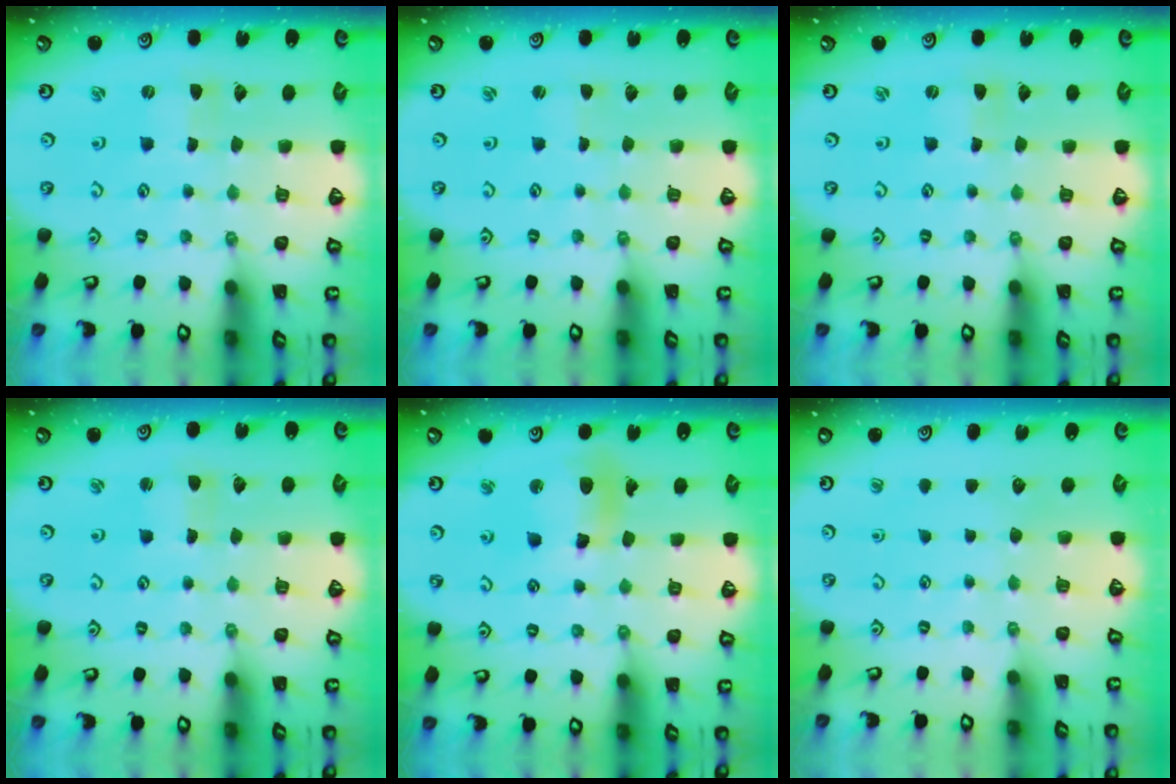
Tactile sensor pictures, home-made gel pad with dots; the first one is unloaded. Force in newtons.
{"total": 0.0}
{"total": 0.0}
{"total": 1.1, "press": 1.0, "slide": 0.2}
{"total": 11.6, "press": 11.5, "slide": 1.5}
{"total": 0.0}